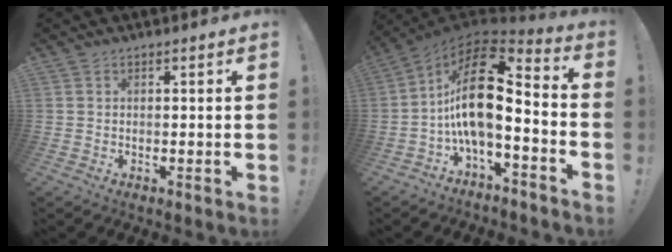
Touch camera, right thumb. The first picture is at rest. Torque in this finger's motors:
{"motor_torque": [2.79, 2.22, 1.94, -0.83, 0.27]}